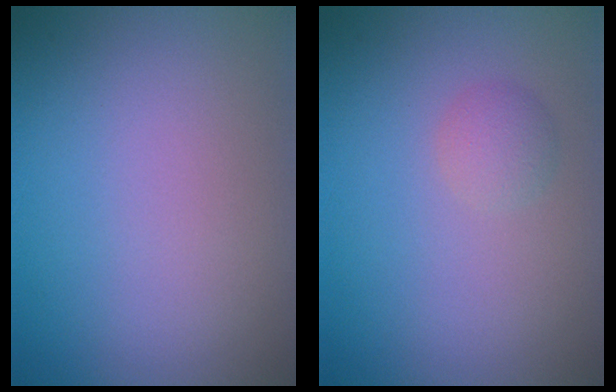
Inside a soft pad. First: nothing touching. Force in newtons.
{"total": 1.4, "press": 1.4, "slide": 0.1}